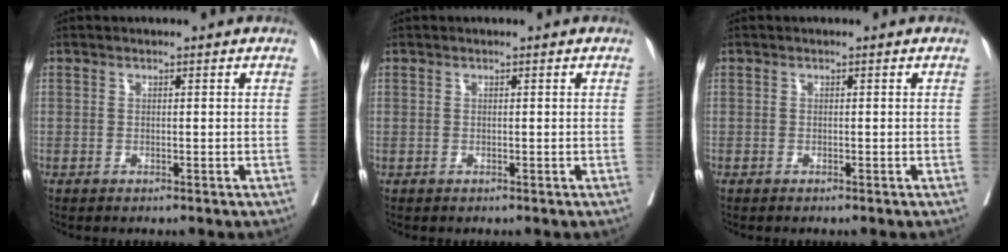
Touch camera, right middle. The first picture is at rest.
{"total": 0.0}
{"total": 0.6, "force": [-0.5, 0.0, 0.2], "torque": [-0.001, -0.001, -0.010]}